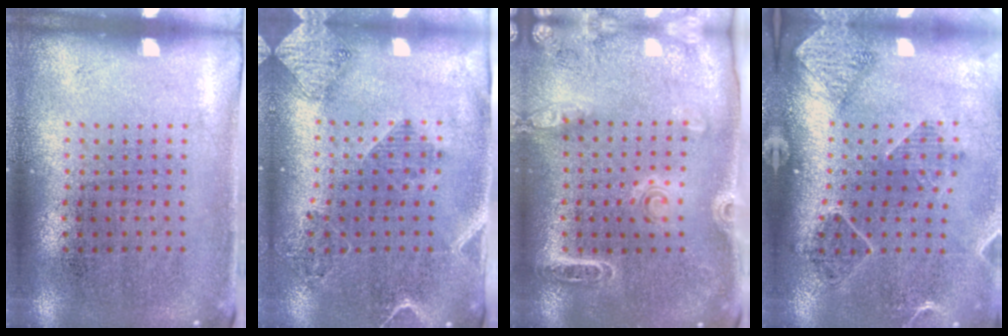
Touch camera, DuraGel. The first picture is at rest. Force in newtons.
{"total": 1.8, "press": 1.6, "slide": 0.8}
{"total": 1.7, "press": 1.7, "slide": 0.1}
{"total": 1.6, "press": 1.6, "slide": 0.1}